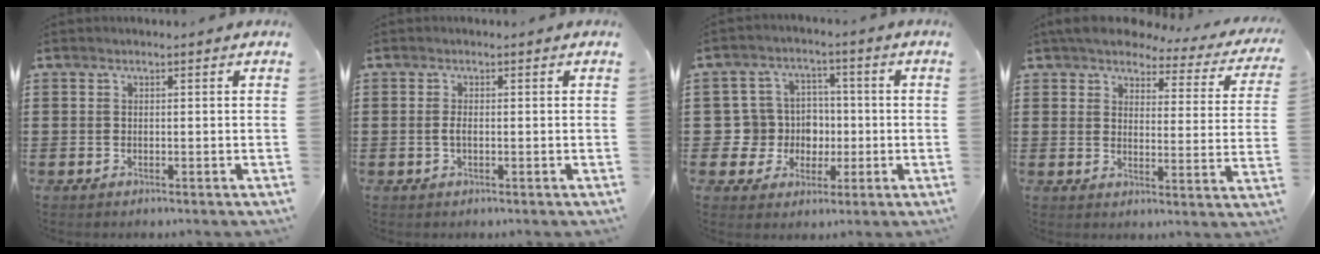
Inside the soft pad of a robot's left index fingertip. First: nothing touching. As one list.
[{"total": 1.3, "force": [-0.4, 0.3, 1.2], "torque": [-0.037, -0.007, -0.012]}, {"total": 6.9, "force": [-0.3, 6.7, 1.4], "torque": [-0.064, 0.009, -0.001]}, {"total": 4.9, "force": [4.3, 1.2, 1.8], "torque": [-0.060, -0.024, 0.074]}]